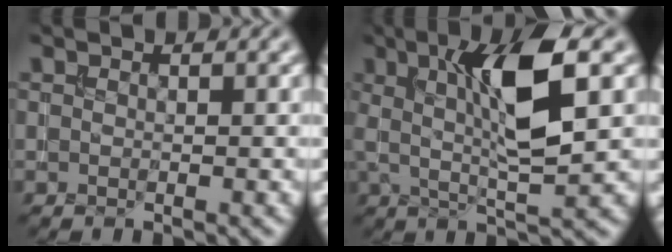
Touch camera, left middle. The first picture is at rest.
{"total": 8.1, "force": [1.7, 1.7, 7.7], "torque": [-0.133, 0.001, 0.029]}